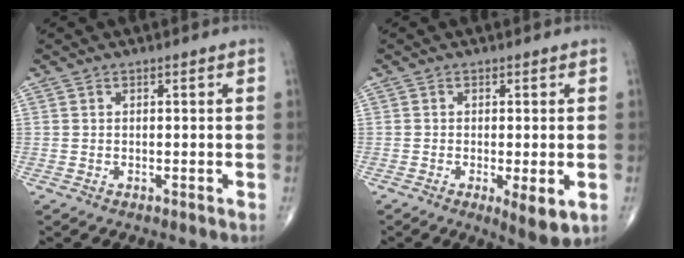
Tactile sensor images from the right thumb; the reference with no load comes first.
{"total": 5.7, "force": [-1.6, 1.6, 5.3], "torque": [-0.082, -0.017, -0.025]}